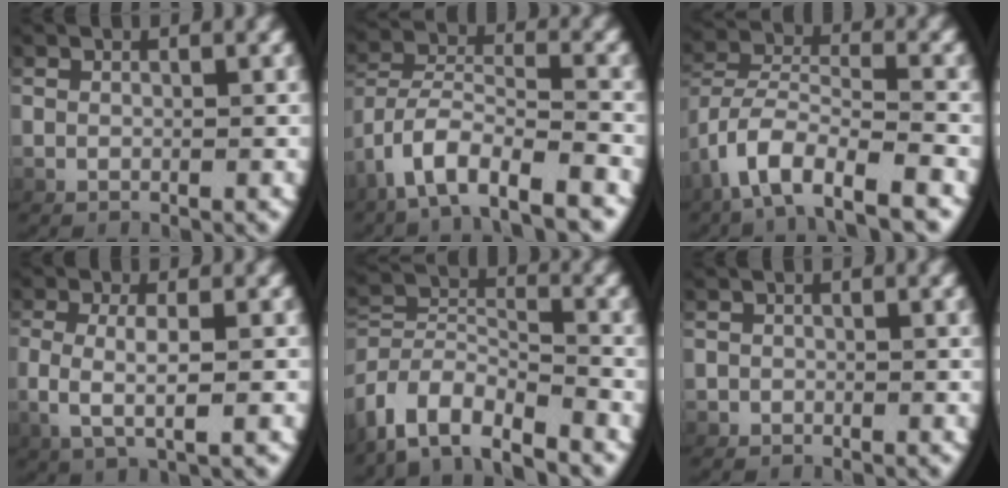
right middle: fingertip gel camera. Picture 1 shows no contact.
{"total": 4.3, "force": [-2.9, 1.8, 2.7], "torque": [-0.070, -0.014, -0.044]}
{"total": 4.3, "force": [-2.8, 1.3, 3.0], "torque": [-0.075, -0.012, -0.042]}
{"total": 4.1, "force": [0.0, 1.4, 3.8], "torque": [-0.088, -0.005, 0.013]}
{"total": 6.5, "force": [-4.5, 4.2, 2.2], "torque": [-0.077, -0.034, -0.075]}
{"total": 0.6, "force": [-0.4, 0.3, -0.3], "torque": [0.002, -0.005, -0.004]}